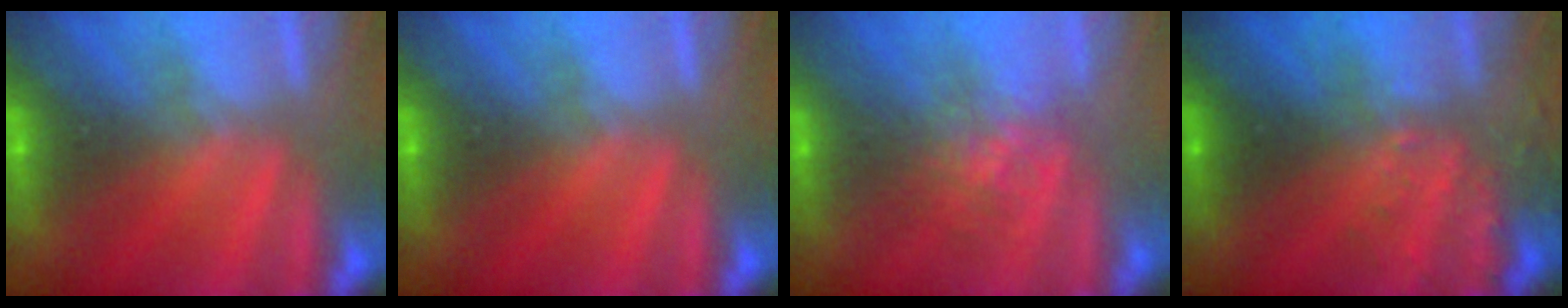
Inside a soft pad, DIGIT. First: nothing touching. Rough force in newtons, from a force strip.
{"total": 0.0}
{"total": 4.1}
{"total": 3.5}